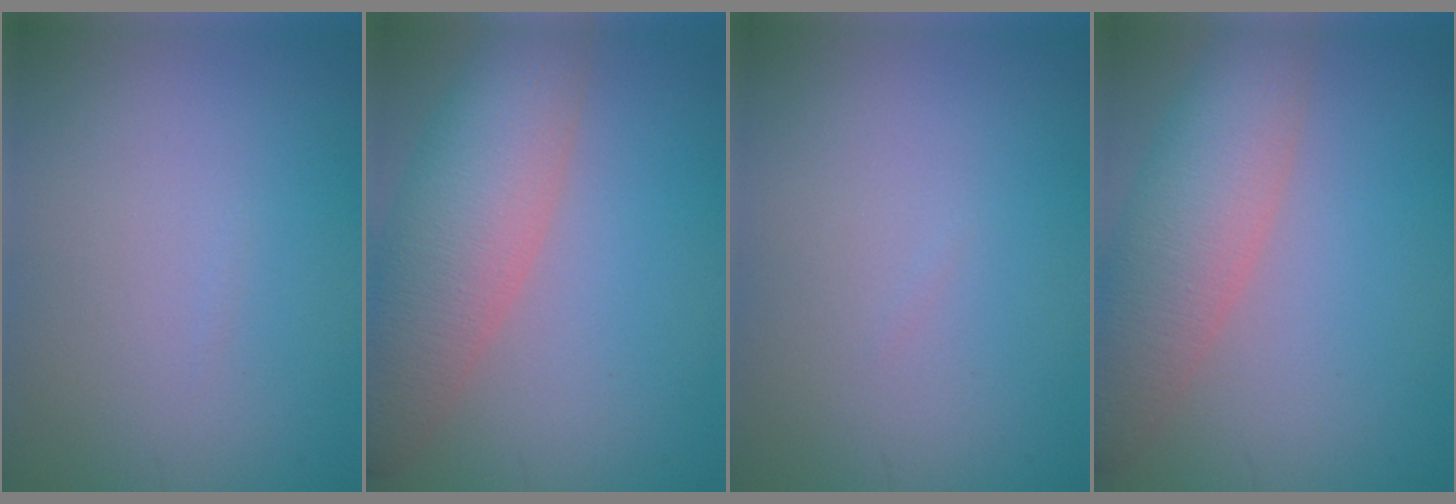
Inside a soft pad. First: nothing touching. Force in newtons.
{"total": 8.8, "press": 8.8, "slide": 0.8}
{"total": 0.0}
{"total": 7.4, "press": 7.4, "slide": 0.6}